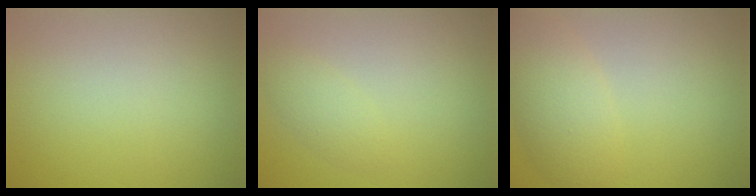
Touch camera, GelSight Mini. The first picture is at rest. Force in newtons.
{"total": 1.6, "press": 1.6, "slide": 0.0}
{"total": 4.2, "press": 4.2, "slide": 0.2}